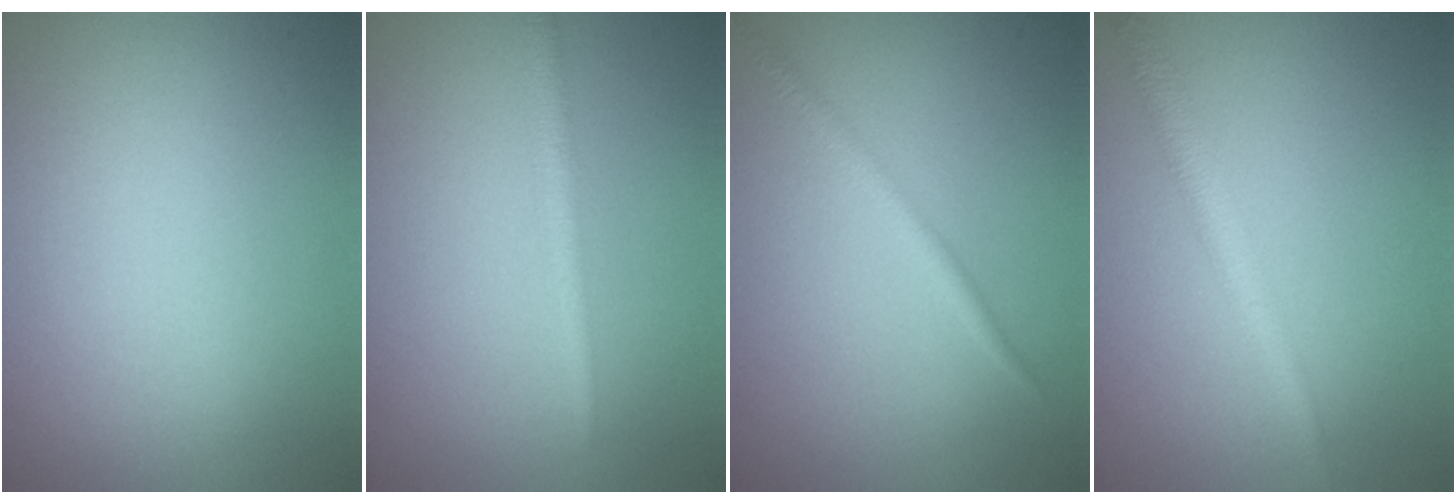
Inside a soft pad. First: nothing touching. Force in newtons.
{"total": 2.1, "press": 2.1, "slide": 0.0}
{"total": 1.5, "press": 1.5, "slide": 0.1}
{"total": 2.4, "press": 2.4, "slide": 0.0}